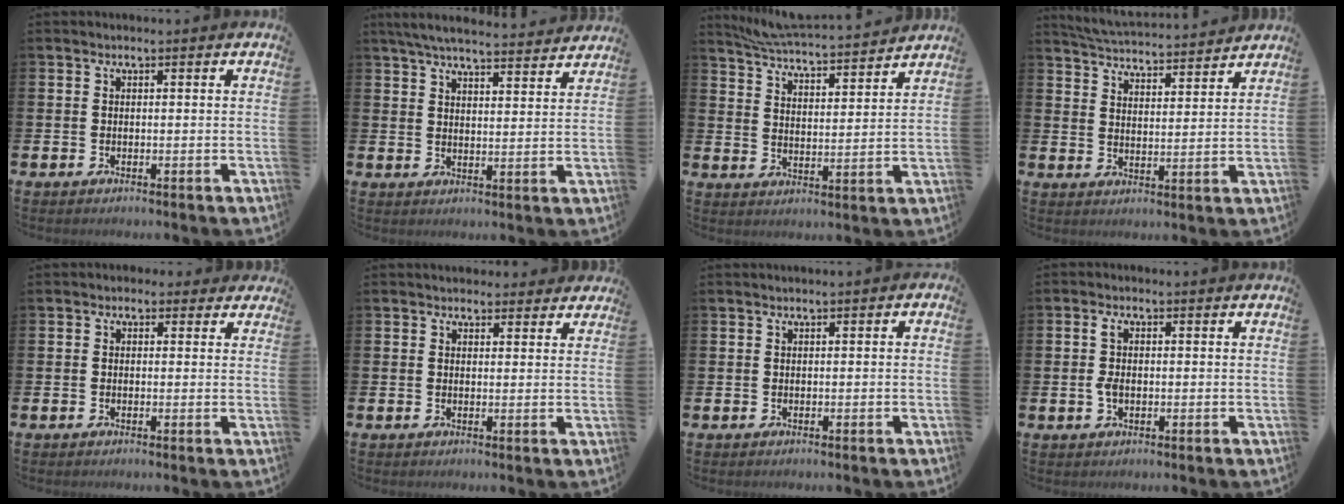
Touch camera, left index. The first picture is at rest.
{"total": 6.0, "force": [5.8, 0.5, 1.5], "torque": [-0.042, -0.034, 0.103]}
{"total": 5.6, "force": [5.5, 0.1, 1.0], "torque": [-0.042, -0.044, 0.094]}
{"total": 5.0, "force": [5.0, 0.3, 0.4], "torque": [-0.021, -0.043, 0.086]}
{"total": 1.1, "force": [0.5, 1.0, 0.1], "torque": [-0.001, 0.008, 0.007]}
{"total": 2.5, "force": [2.3, 1.0, 0.0], "torque": [0.007, -0.009, 0.040]}
{"total": 0.0}
{"total": 2.8, "force": [0.1, 1.6, 2.2], "torque": [-0.044, 0.008, 0.000]}